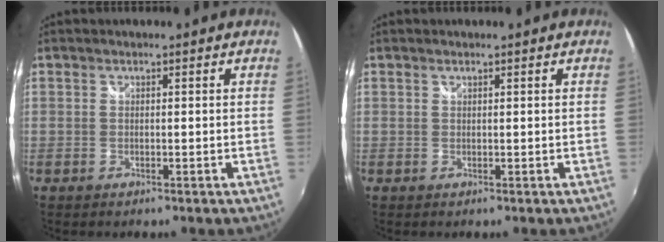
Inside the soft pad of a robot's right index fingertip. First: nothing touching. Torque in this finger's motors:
{"motor_torque": [0.02, 0.00, 0.03, 0.01]}